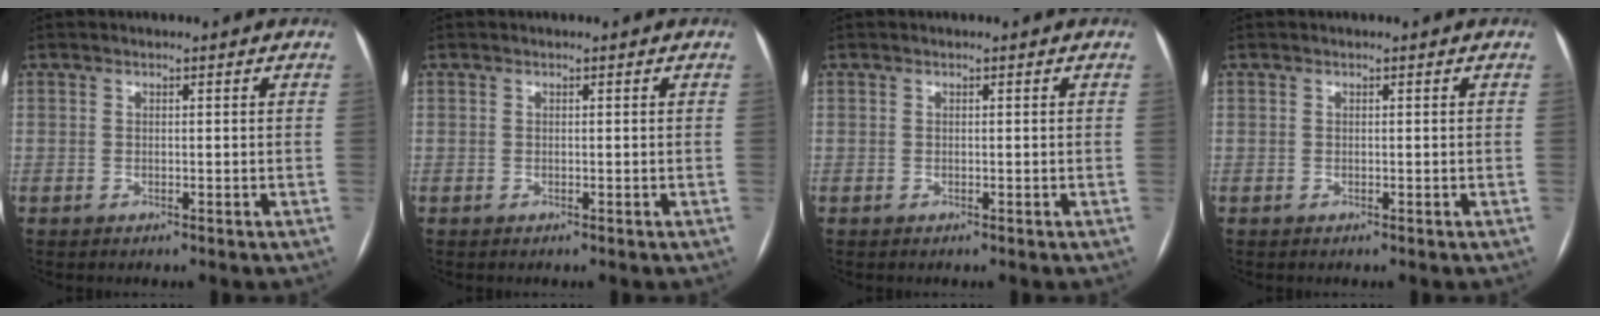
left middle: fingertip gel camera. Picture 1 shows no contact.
{"total": 0.0}
{"total": 0.0}
{"total": 0.0}